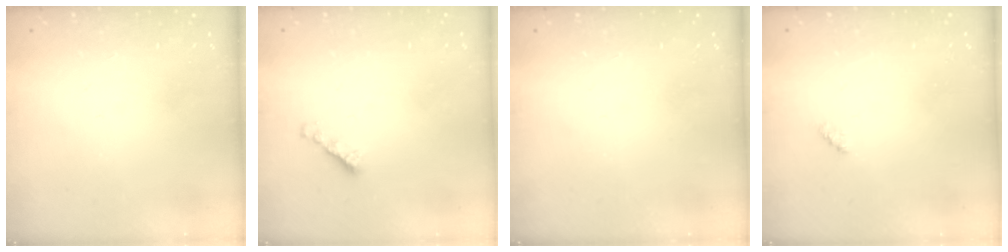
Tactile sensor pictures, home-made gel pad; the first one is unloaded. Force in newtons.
{"total": 2.2, "press": 2.1, "slide": 0.5}
{"total": 0.0}
{"total": 2.4, "press": 2.4, "slide": 0.4}